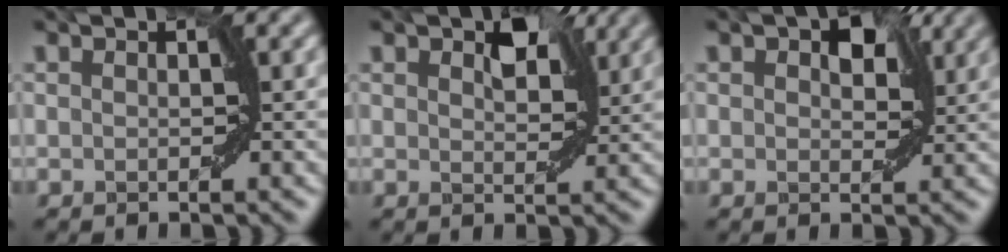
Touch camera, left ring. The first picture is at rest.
{"total": 3.6, "force": [1.9, 1.7, 2.5], "torque": [-0.043, 0.003, 0.032]}
{"total": 3.8, "force": [1.7, 2.0, 2.7], "torque": [-0.039, 0.004, 0.026]}